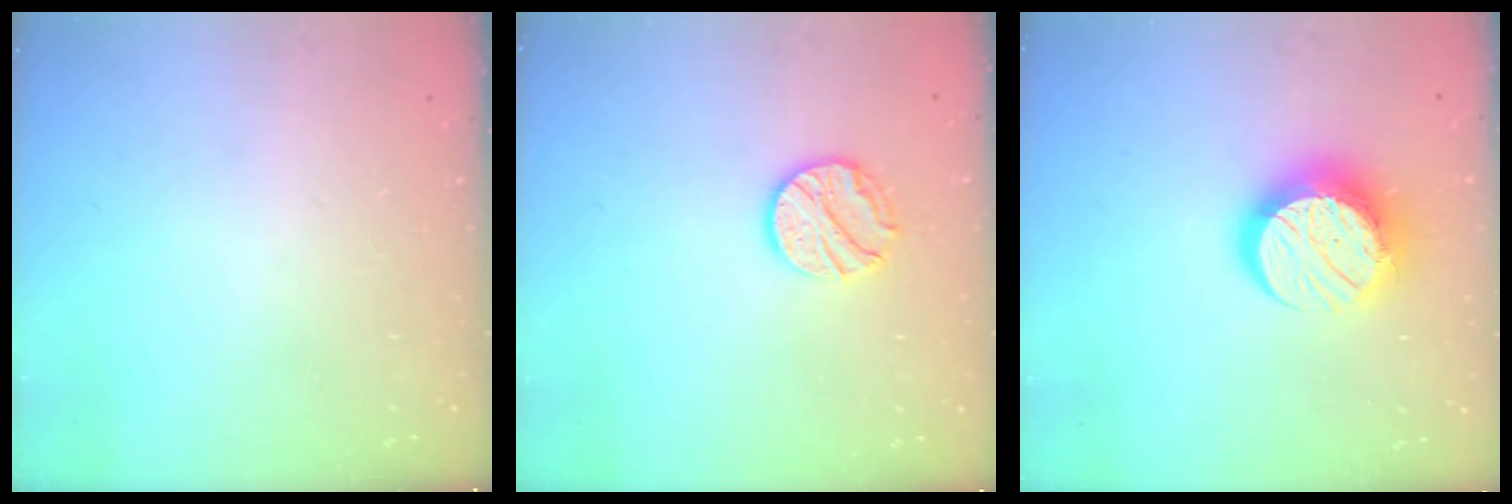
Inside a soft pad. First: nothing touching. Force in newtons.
{"total": 11.1, "press": 11.1, "slide": 1.0}
{"total": 13.6, "press": 13.5, "slide": 0.5}